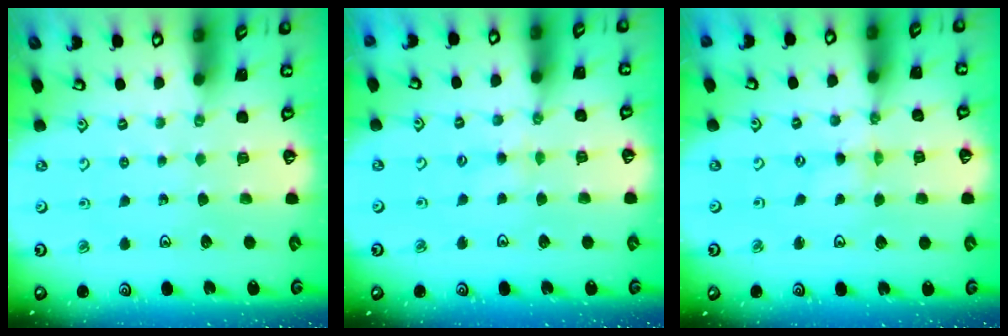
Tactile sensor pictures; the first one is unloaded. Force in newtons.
{"total": 2.6, "press": 2.6, "slide": 0.4}
{"total": 0.0}